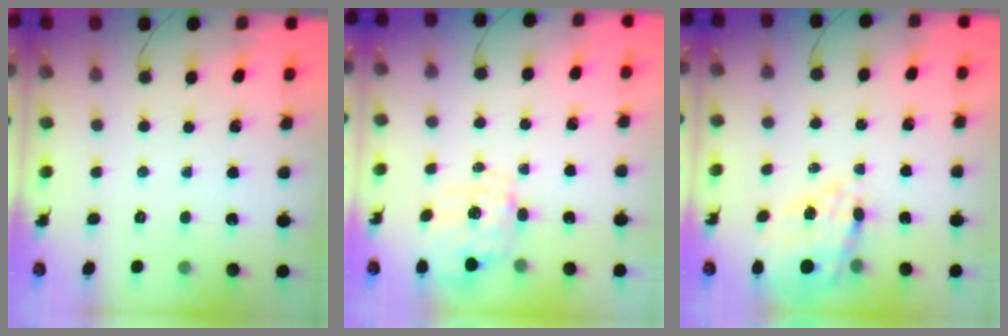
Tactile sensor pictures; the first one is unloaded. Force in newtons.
{"total": 2.9, "press": 2.7, "slide": 0.9}
{"total": 14.4, "press": 14.1, "slide": 3.1}